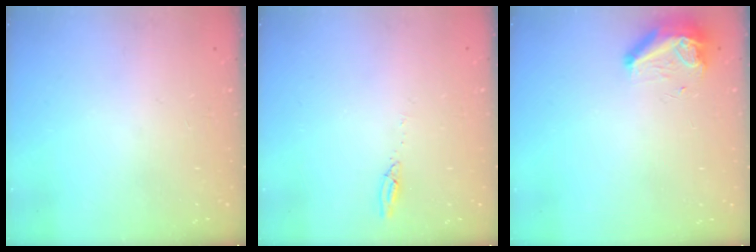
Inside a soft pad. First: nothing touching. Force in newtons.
{"total": 3.1, "press": 3.0, "slide": 0.3}
{"total": 9.4, "press": 8.8, "slide": 3.5}